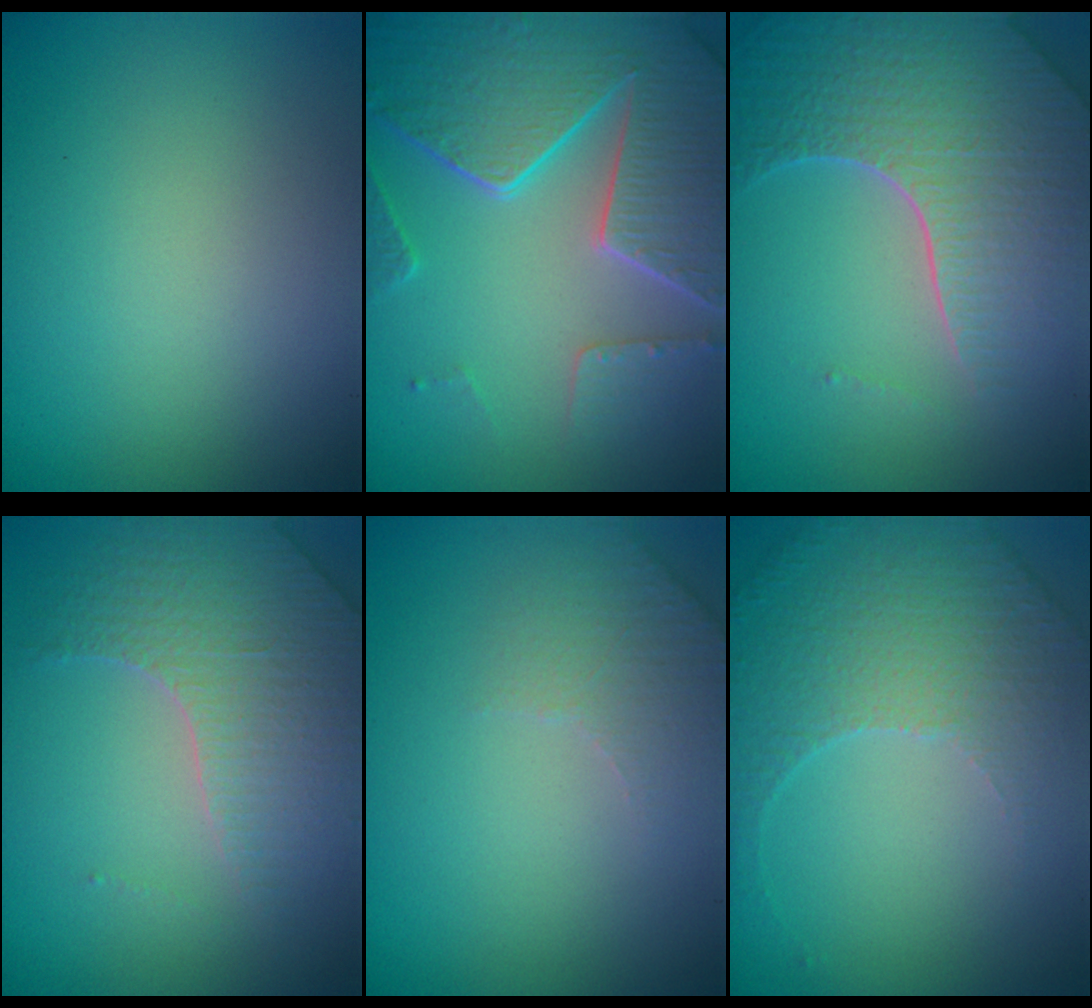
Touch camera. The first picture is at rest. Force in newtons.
{"total": 8.5, "press": 6.2, "slide": 5.8}
{"total": 7.8, "press": 5.6, "slide": 5.5}
{"total": 3.3, "press": 3.2, "slide": 0.9}
{"total": 2.3, "press": 2.3, "slide": 0.6}
{"total": 5.3, "press": 3.6, "slide": 3.9}